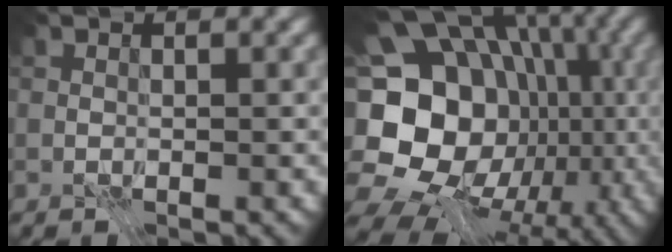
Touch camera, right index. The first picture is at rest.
{"total": 20.0, "force": [-2.8, 17.0, 10.2], "torque": [-0.174, 0.016, -0.059]}